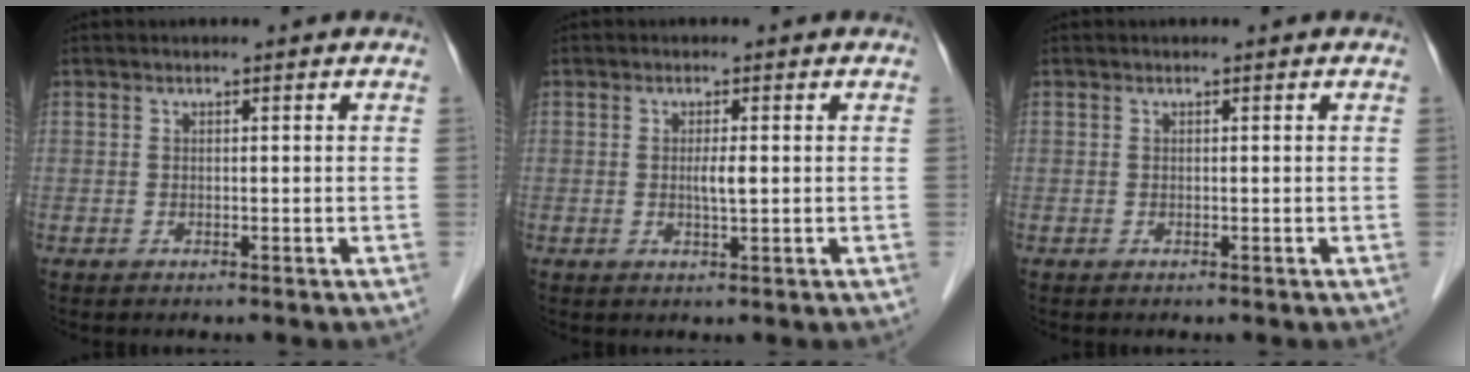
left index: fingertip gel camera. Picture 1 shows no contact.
{"total": 1.7, "force": [0.1, 0.2, 1.7], "torque": [-0.034, -0.001, 0.003]}
{"total": 0.0}